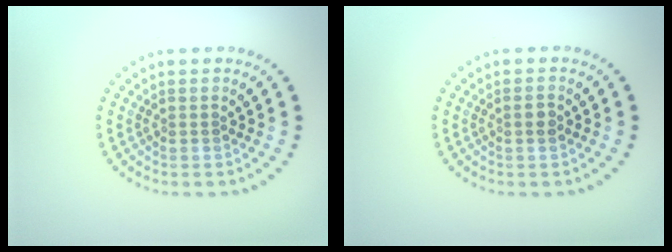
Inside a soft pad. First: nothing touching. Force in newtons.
{"total": 1.1, "press": 1.1, "slide": 0.3}